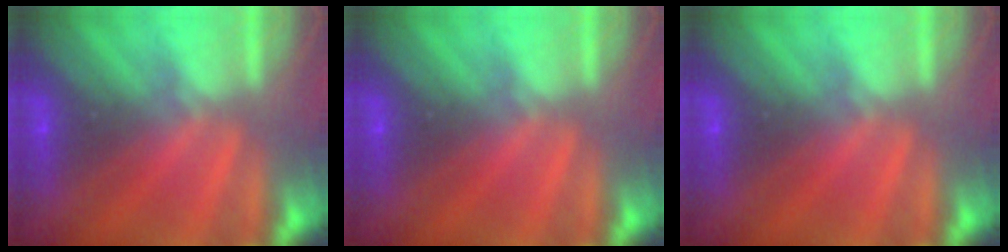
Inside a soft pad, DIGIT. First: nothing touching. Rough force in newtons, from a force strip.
{"total": 0.0}
{"total": 0.0}